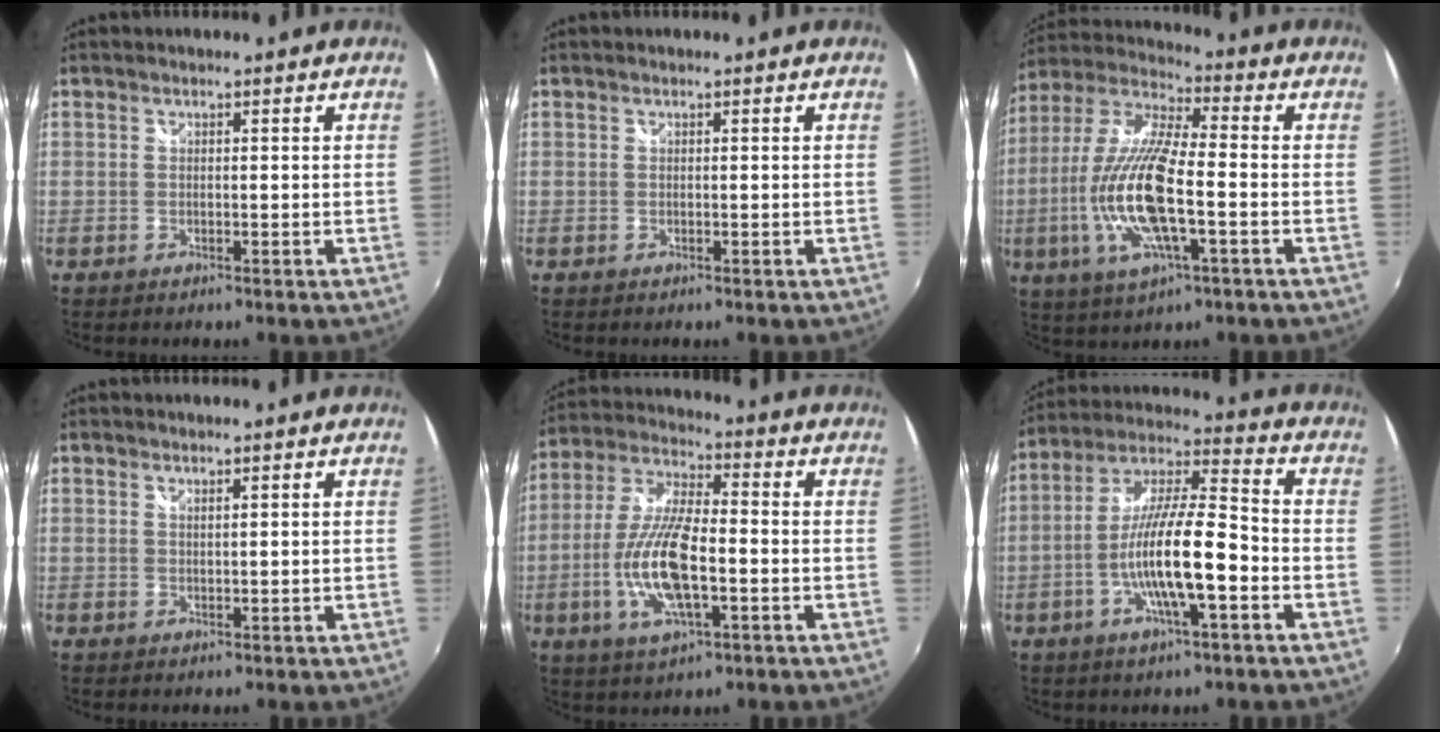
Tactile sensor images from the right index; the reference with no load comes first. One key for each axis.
{"total": 0.0}
{"total": 18.2, "fx": -4.2, "fy": 4.8, "fz": 17.1, "tx": -0.344, "ty": -0.015, "tz": -0.081}
{"total": 0.7, "fx": 0.5, "fy": 0.0, "fz": 0.4, "tx": -0.006, "ty": 0.000, "tz": 0.010}
{"total": 14.4, "fx": -3.6, "fy": 4.7, "fz": 13.1, "tx": -0.270, "ty": -0.007, "tz": -0.069}
{"total": 14.8, "fx": -4.8, "fy": 2.6, "fz": 13.7, "tx": -0.267, "ty": -0.003, "tz": -0.091}